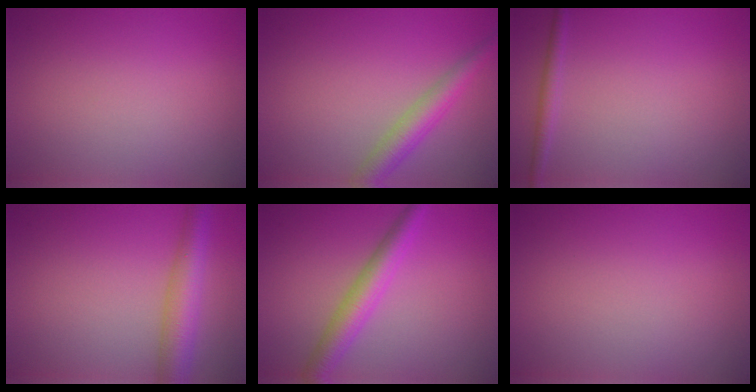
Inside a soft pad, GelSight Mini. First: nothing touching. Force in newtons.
{"total": 3.6, "press": 3.6, "slide": 0.1}
{"total": 1.3, "press": 1.3, "slide": 0.1}
{"total": 4.9, "press": 4.9, "slide": 0.2}
{"total": 3.8, "press": 3.8, "slide": 0.1}
{"total": 0.0}